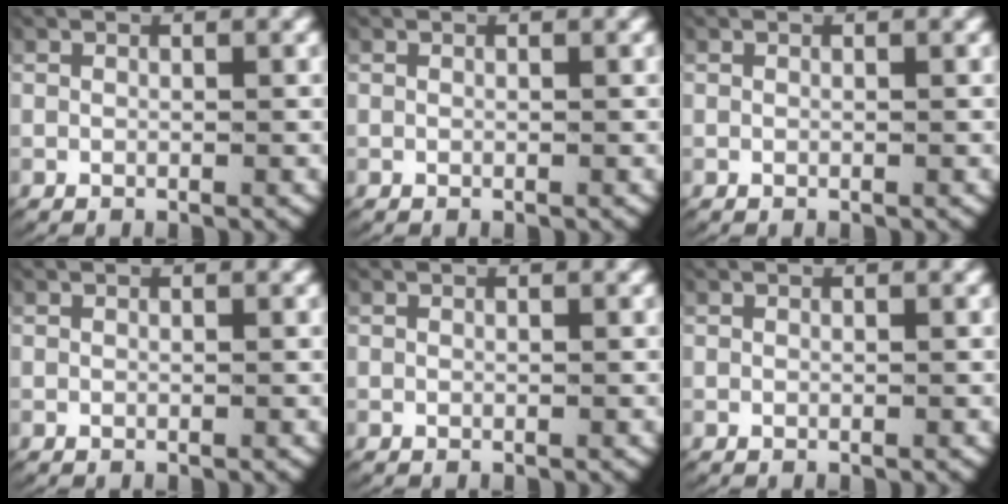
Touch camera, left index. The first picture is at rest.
{"total": 0.0}
{"total": 0.0}
{"total": 0.0}
{"total": 0.0}
{"total": 0.0}